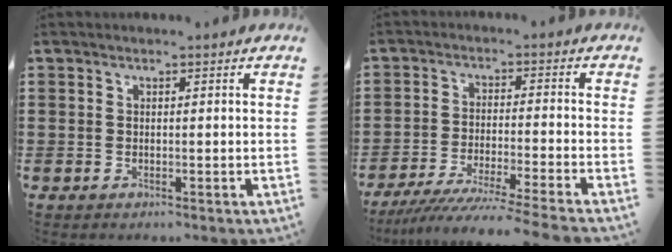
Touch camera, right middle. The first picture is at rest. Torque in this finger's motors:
{"motor_torque": [0.37, 0.00, 0.31, 0.12]}